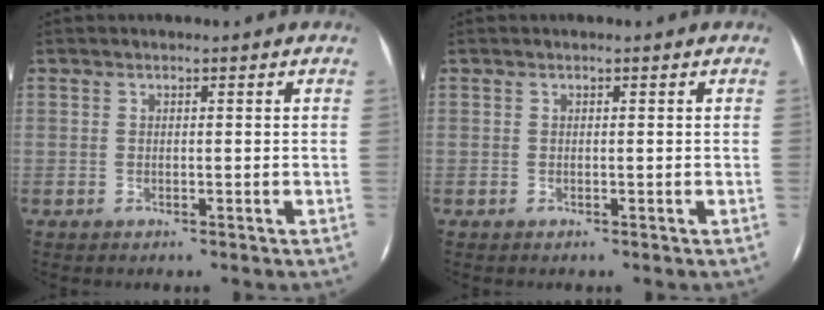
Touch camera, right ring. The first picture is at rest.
{"total": 0.0}